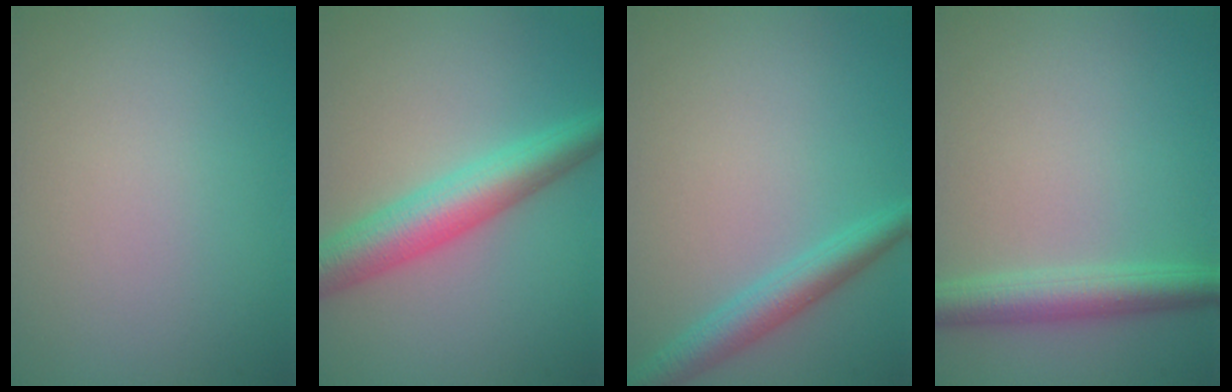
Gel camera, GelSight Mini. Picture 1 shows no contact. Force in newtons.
{"total": 5.8, "press": 5.8, "slide": 0.1}
{"total": 3.1, "press": 3.1, "slide": 0.2}
{"total": 3.8, "press": 3.8, "slide": 0.1}